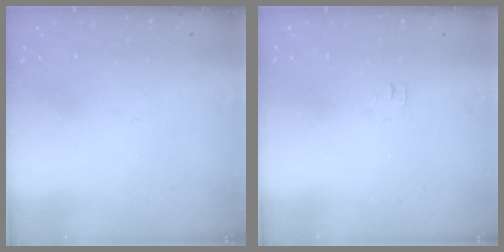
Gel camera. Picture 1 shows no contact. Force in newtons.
{"total": 4.6, "press": 4.5, "slide": 0.6}